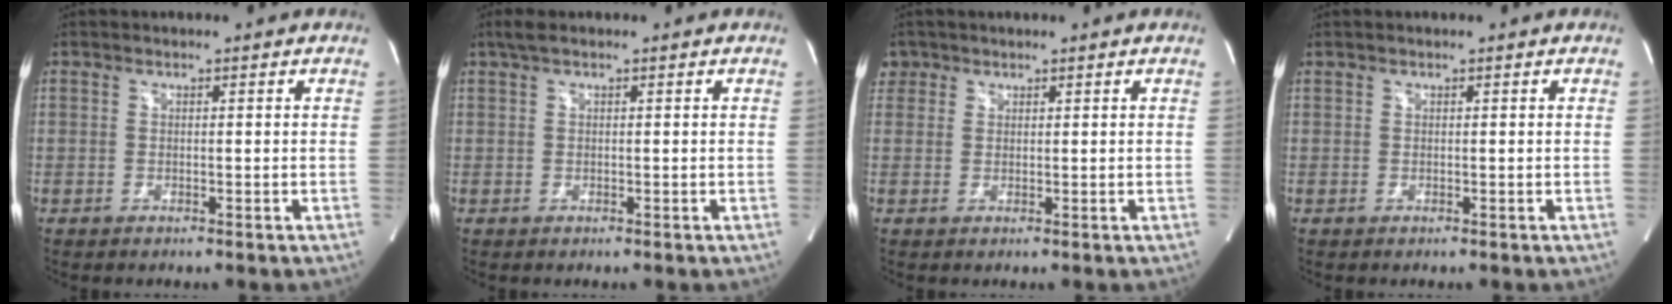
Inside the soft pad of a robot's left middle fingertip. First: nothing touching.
{"total": 1.8, "force": [1.3, 0.2, 1.3], "torque": [-0.034, 0.020, 0.024]}
{"total": 2.7, "force": [1.5, 2.2, 0.1], "torque": [0.005, 0.012, 0.026]}
{"total": 0.0}